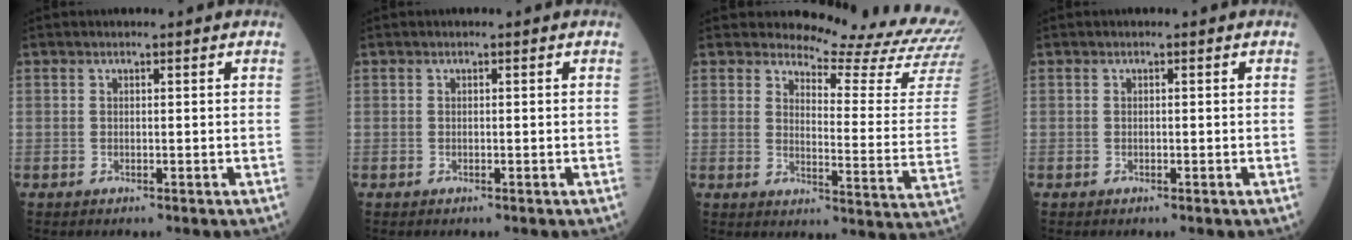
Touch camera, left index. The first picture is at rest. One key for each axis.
{"total": 0.0}
{"total": 16.6, "fx": 16.2, "fy": -0.4, "fz": 3.6, "tx": -0.046, "ty": -0.147, "tz": 0.169}
{"total": 0.0}